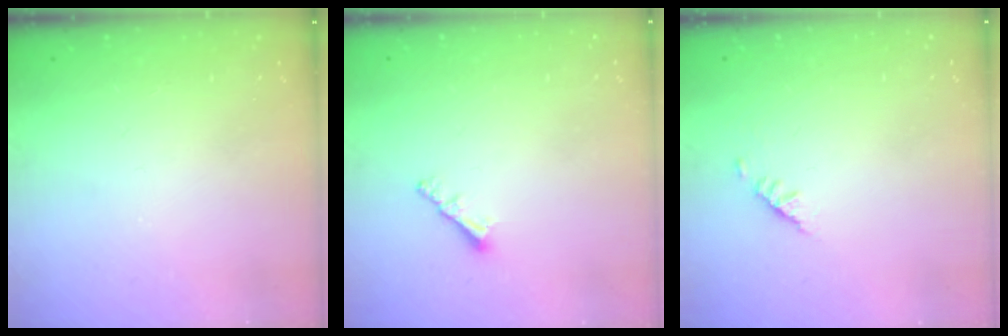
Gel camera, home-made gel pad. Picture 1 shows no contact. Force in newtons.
{"total": 2.1, "press": 2.0, "slide": 0.5}
{"total": 1.9, "press": 1.8, "slide": 0.5}